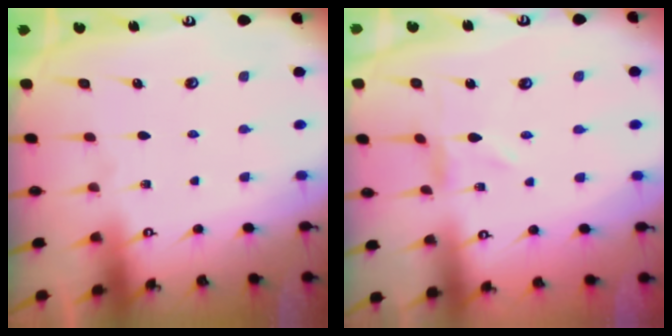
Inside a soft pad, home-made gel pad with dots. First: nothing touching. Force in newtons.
{"total": 1.1, "press": 1.1, "slide": 0.2}